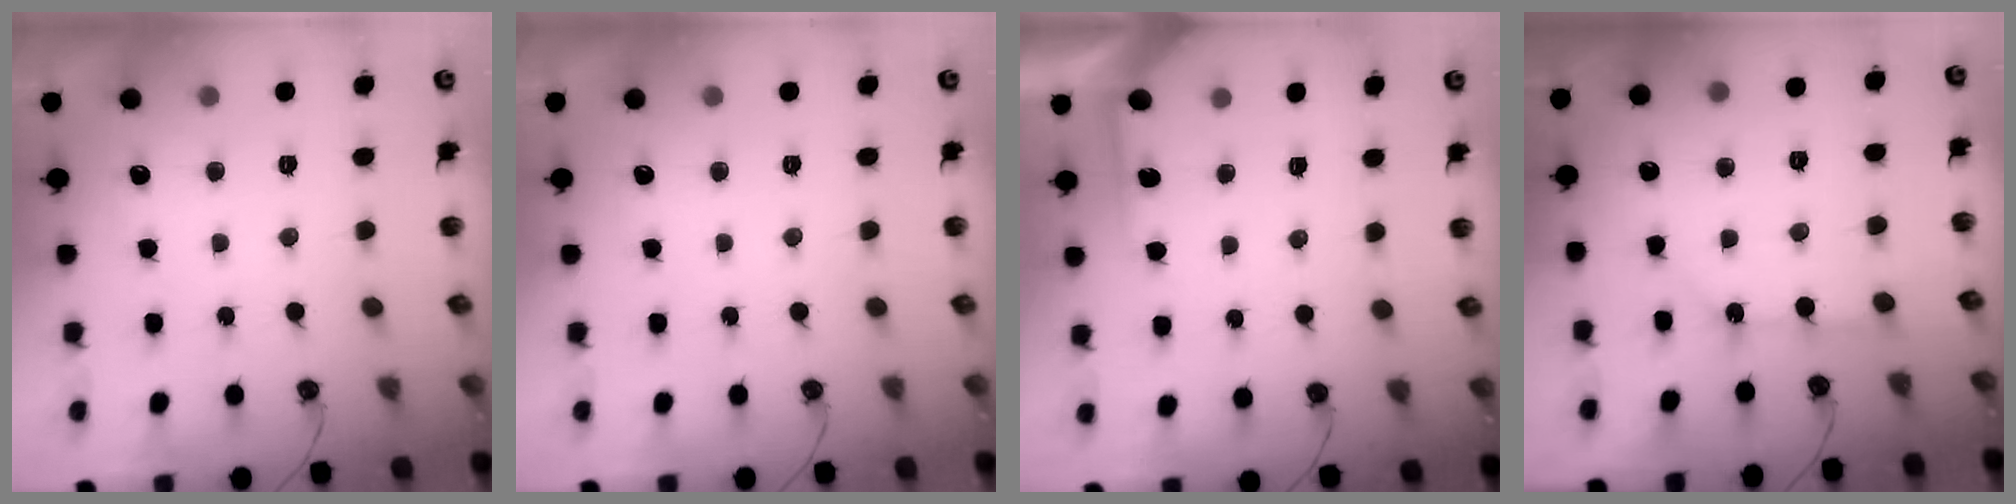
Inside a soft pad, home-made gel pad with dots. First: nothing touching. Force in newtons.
{"total": 0.0}
{"total": 4.9, "press": 4.8, "slide": 0.7}
{"total": 2.8, "press": 2.8, "slide": 0.3}